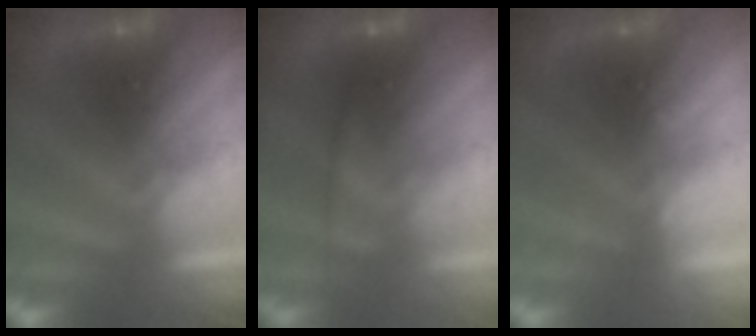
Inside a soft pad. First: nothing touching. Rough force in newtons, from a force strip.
{"total": 2.4}
{"total": 2.4}